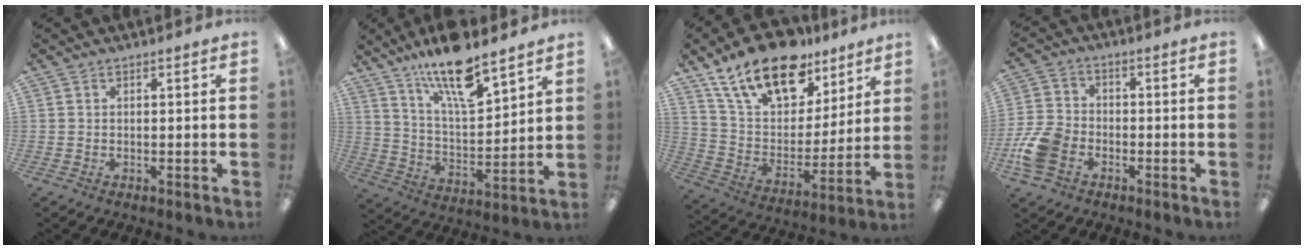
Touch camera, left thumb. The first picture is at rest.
{"total": 16.0, "force": [12.1, 4.6, 9.3], "torque": [-0.162, -0.070, 0.205]}
{"total": 20.5, "force": [14.0, 10.5, 10.8], "torque": [-0.195, -0.072, 0.251]}
{"total": 9.7, "force": [-4.0, 6.8, 5.7], "torque": [-0.122, 0.022, -0.072]}